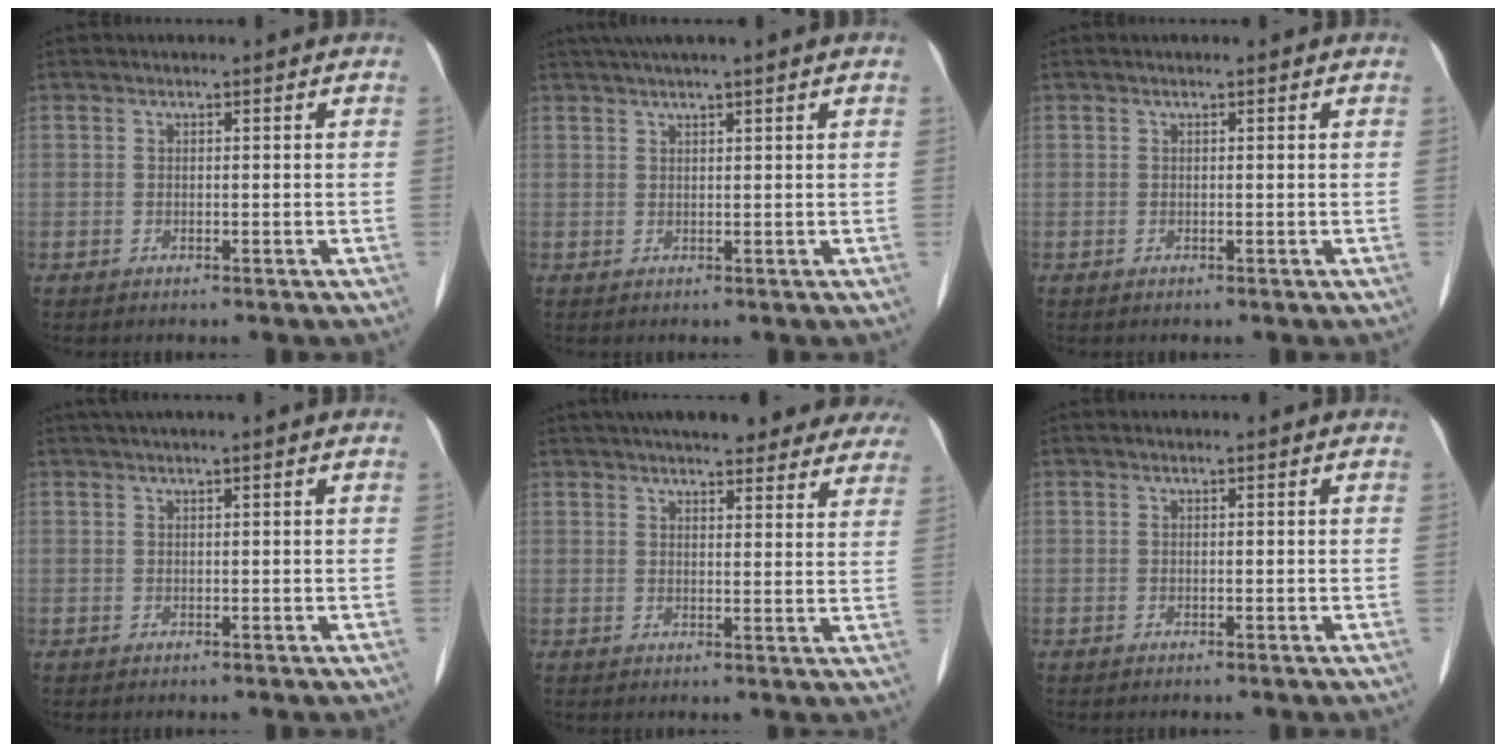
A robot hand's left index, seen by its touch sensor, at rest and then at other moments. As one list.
[{"total": 5.2, "force": [3.9, -0.6, 3.3], "torque": [-0.053, 0.034, 0.068]}, {"total": 0.0}, {"total": 1.8, "force": [1.3, -0.4, 1.2], "torque": [-0.025, 0.019, 0.030]}, {"total": 21.7, "force": [18.8, 5.4, 9.5], "torque": [-0.125, 0.018, 0.223]}, {"total": 0.0}]